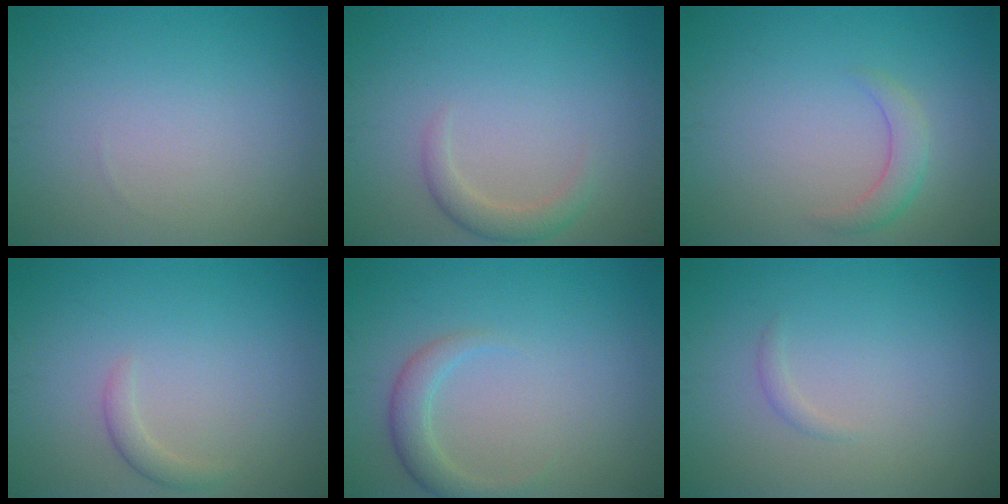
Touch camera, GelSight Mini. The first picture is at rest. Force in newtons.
{"total": 1.9, "press": 1.9, "slide": 0.1}
{"total": 2.0, "press": 2.0, "slide": 0.0}
{"total": 1.2, "press": 1.2, "slide": 0.1}
{"total": 2.4, "press": 2.4, "slide": 0.2}
{"total": 0.7, "press": 0.7, "slide": 0.1}